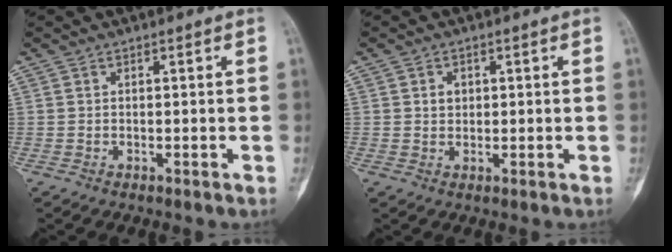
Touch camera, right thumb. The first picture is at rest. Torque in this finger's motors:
{"motor_torque": [0.16, 0.03, 0.23, -0.01, -0.07]}